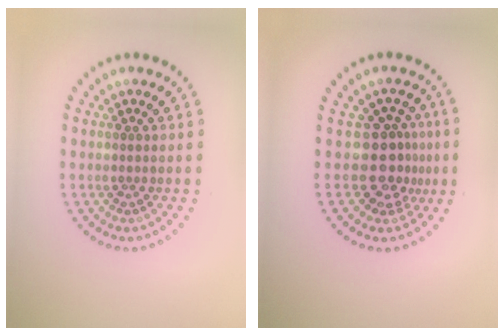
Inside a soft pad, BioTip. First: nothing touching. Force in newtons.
{"total": 3.5, "press": 2.6, "slide": 2.3}